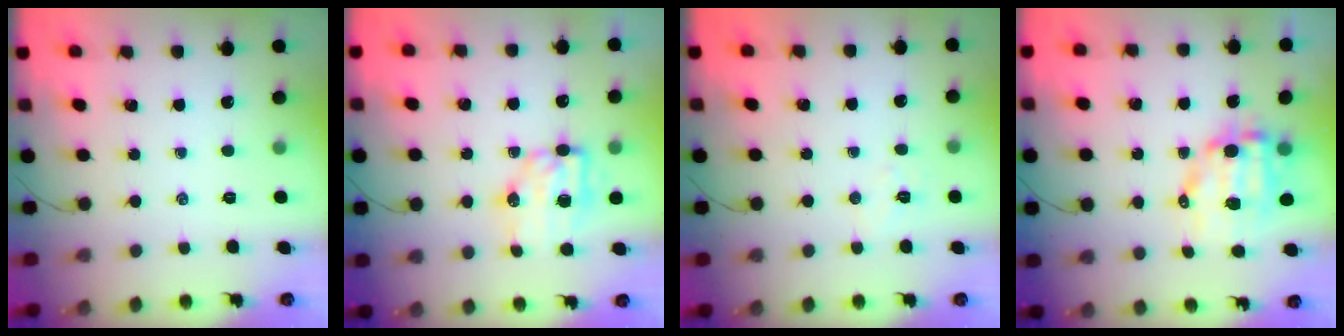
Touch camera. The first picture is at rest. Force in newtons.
{"total": 8.1, "press": 8.0, "slide": 0.9}
{"total": 4.5, "press": 4.4, "slide": 0.9}
{"total": 10.3, "press": 10.1, "slide": 2.3}